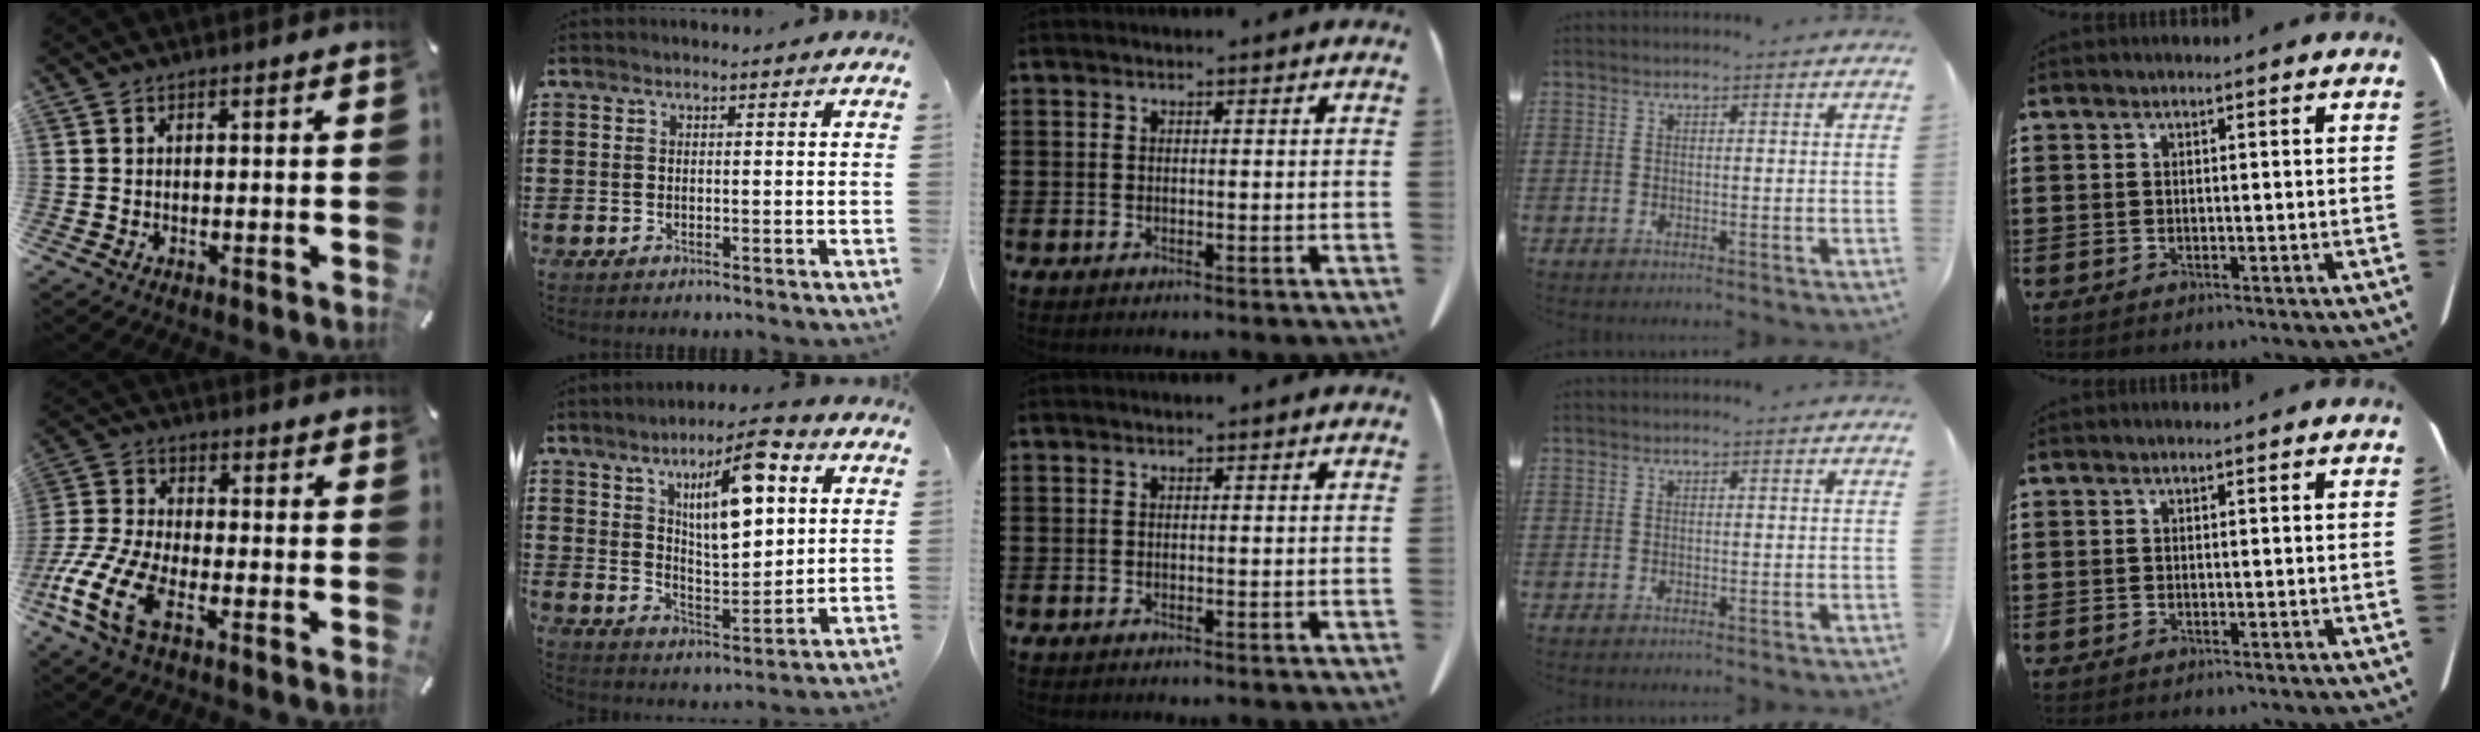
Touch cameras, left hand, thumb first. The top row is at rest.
{"thumb": {"total": 13.0, "force": [-6.2, 6.5, 9.4], "torque": [-0.216, 0.013, -0.117]}, "index": {"total": 11.6, "force": [5.1, 4.2, 9.6], "torque": [-0.151, -0.010, 0.081]}}